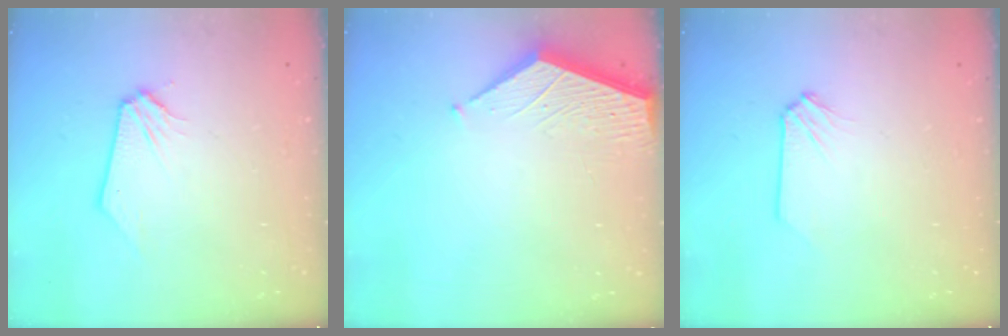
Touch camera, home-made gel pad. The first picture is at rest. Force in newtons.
{"total": 3.5, "press": 3.5, "slide": 0.3}
{"total": 0.0}